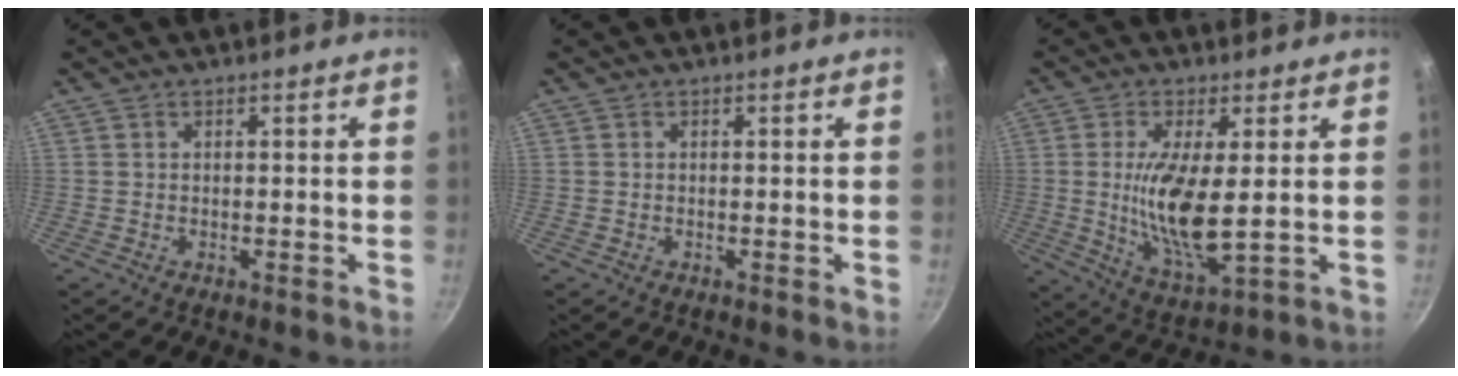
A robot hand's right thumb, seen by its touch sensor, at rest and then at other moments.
{"total": 0.0}
{"total": 12.6, "force": [0.8, 4.0, 11.9], "torque": [-0.234, -0.022, 0.021]}